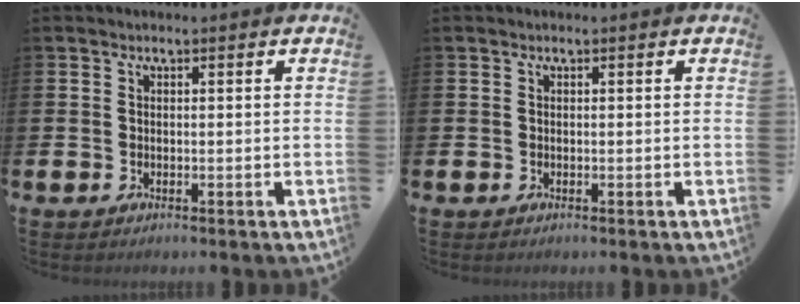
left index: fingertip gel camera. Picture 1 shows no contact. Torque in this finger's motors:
{"motor_torque": [0.00, 0.00, -0.01, 0.00]}